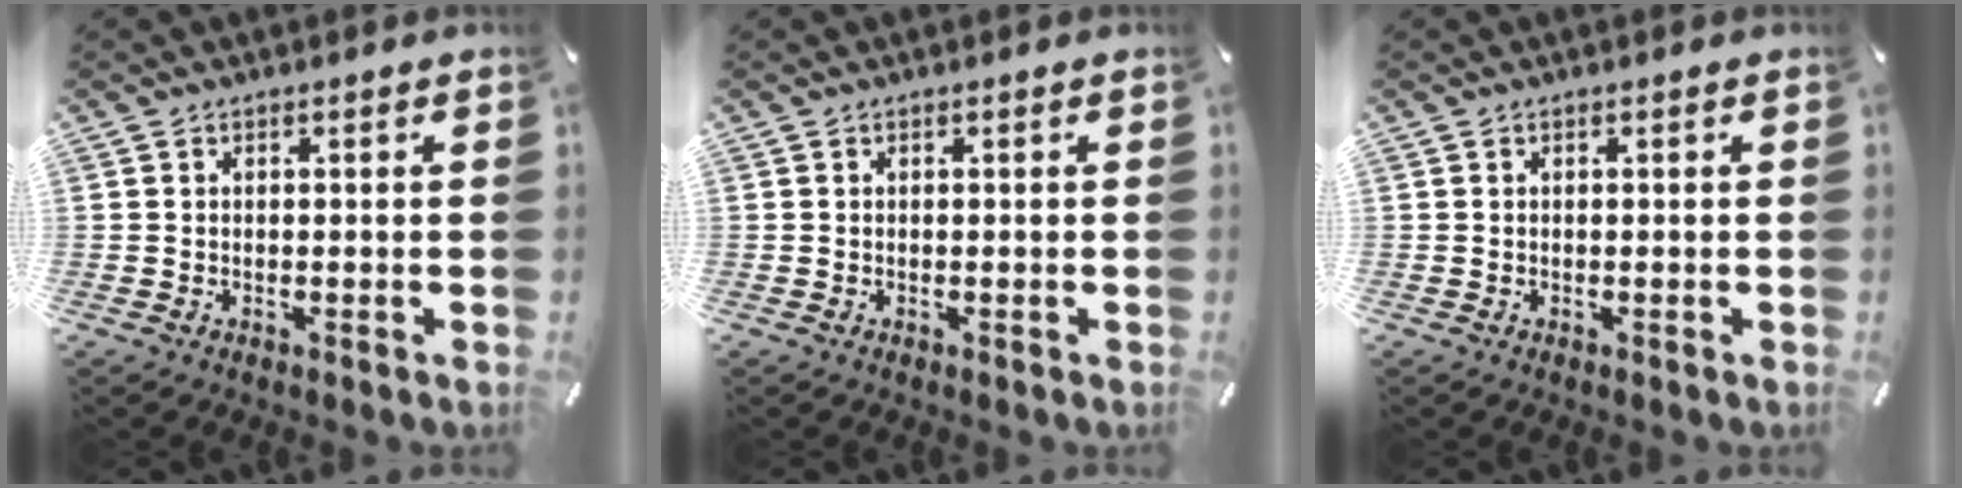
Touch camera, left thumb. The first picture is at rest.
{"total": 0.0}
{"total": 0.0}